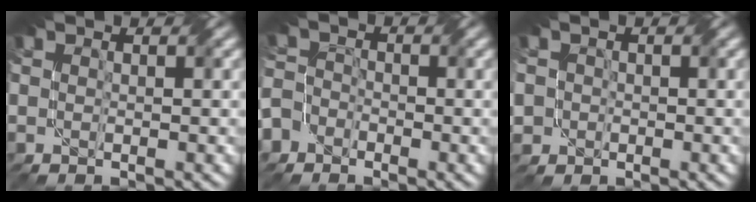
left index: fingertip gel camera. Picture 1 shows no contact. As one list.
[{"total": 5.4, "force": [-3.6, 3.9, 0.8], "torque": [-0.009, -0.003, -0.074]}, {"total": 3.7, "force": [-0.6, 3.6, 0.9], "torque": [-0.033, 0.010, -0.017]}]